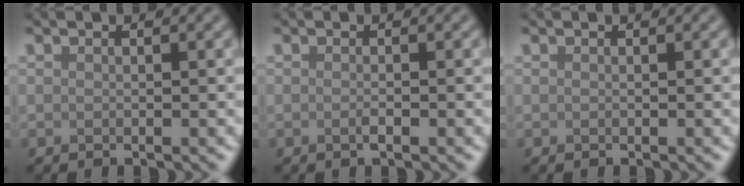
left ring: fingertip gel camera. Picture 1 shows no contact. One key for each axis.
{"total": 0.7, "fx": -0.3, "fy": 0.1, "fz": 0.6, "tx": -0.012, "ty": -0.002, "tz": -0.006}
{"total": 0.0}